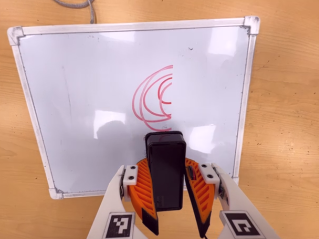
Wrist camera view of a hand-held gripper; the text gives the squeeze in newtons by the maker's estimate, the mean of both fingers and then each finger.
{"total": 10.9, "left": 10.5, "right": 11.2}